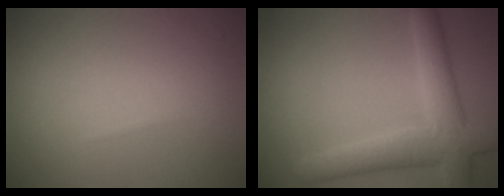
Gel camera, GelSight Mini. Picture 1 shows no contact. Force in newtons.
{"total": 5.5, "press": 5.5, "slide": 0.3}